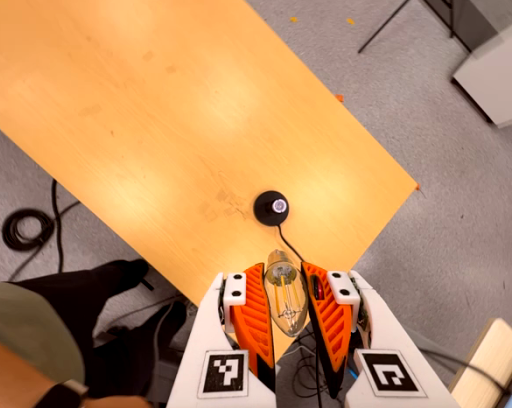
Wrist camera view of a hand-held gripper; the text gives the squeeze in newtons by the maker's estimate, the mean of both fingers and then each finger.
{"total": 19.0, "left": 20.4, "right": 17.5}